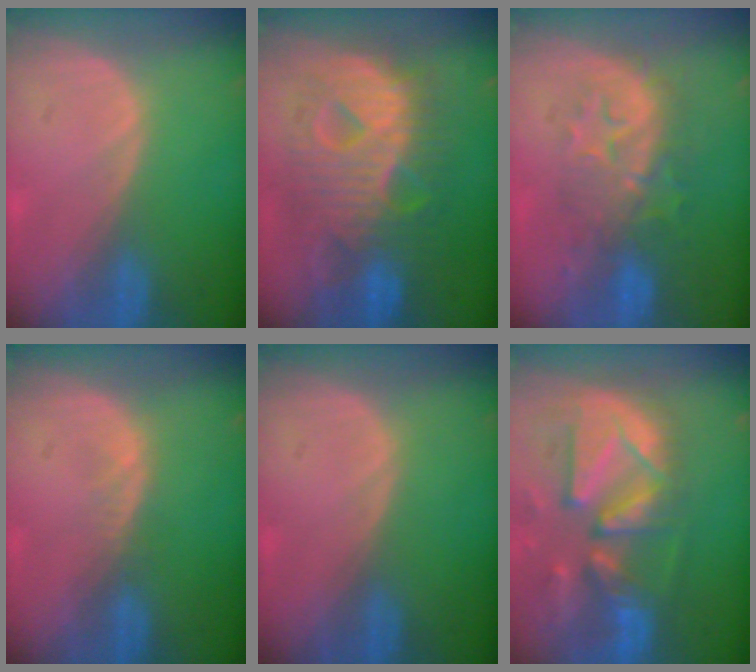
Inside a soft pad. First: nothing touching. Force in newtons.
{"total": 12.7, "press": 12.6, "slide": 1.2}
{"total": 8.4, "press": 8.3, "slide": 1.3}
{"total": 1.1, "press": 1.1, "slide": 0.3}
{"total": 0.0}
{"total": 13.3, "press": 11.4, "slide": 6.8}